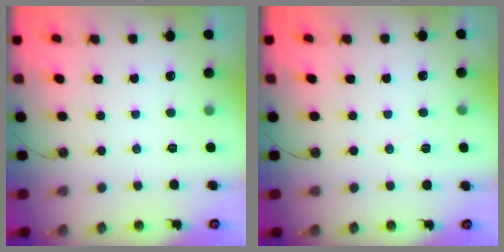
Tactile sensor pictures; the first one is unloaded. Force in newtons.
{"total": 5.5, "press": 3.3, "slide": 4.4}